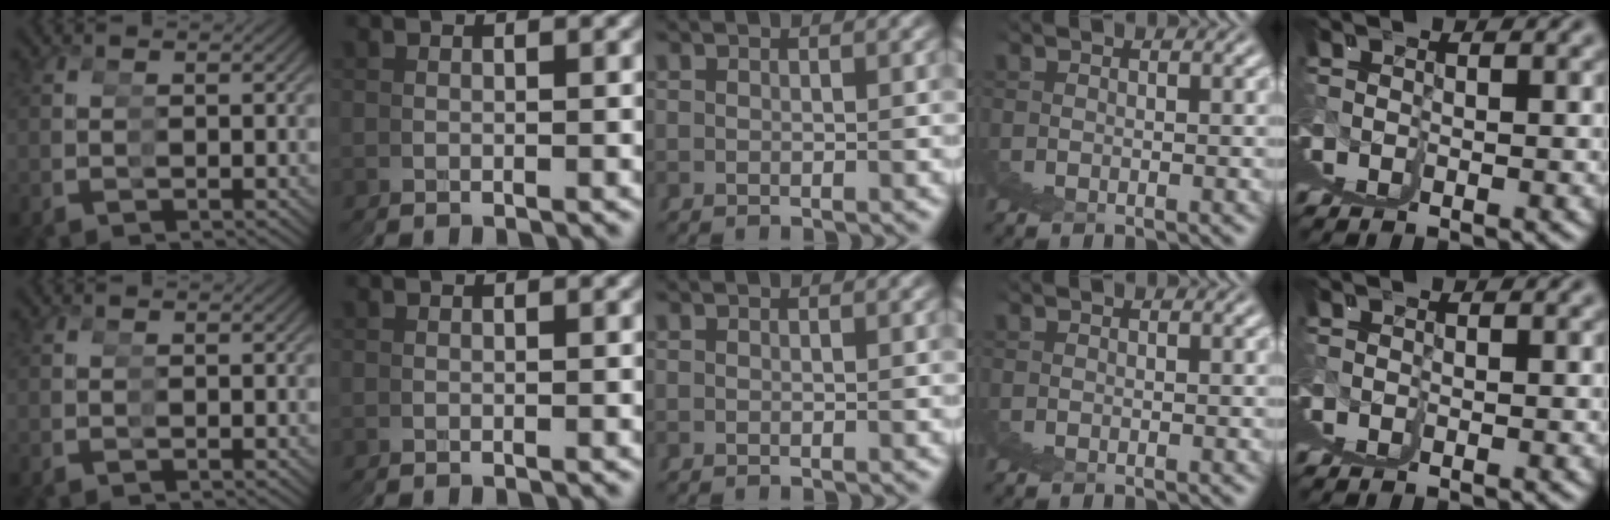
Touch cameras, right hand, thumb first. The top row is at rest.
{}